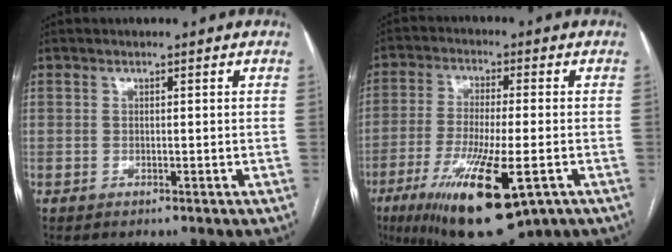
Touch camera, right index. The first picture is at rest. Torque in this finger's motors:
{"motor_torque": [1.88, -0.26, 0.61, 0.21]}